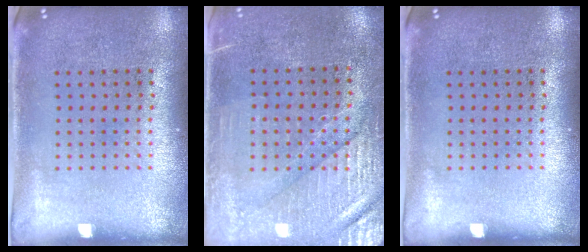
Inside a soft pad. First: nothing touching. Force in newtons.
{"total": 3.4, "press": 3.1, "slide": 1.4}
{"total": 0.0}